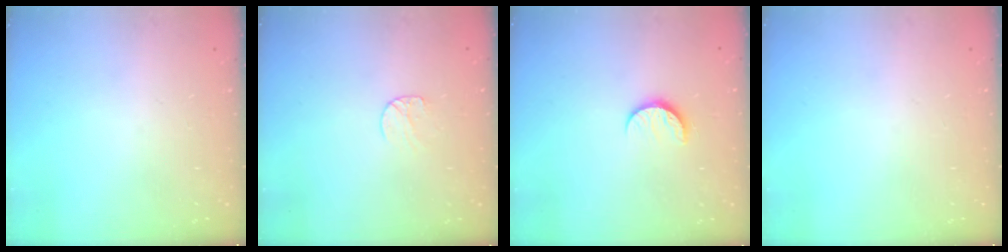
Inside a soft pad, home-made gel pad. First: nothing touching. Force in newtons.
{"total": 5.1, "press": 5.1, "slide": 0.5}
{"total": 7.1, "press": 7.1, "slide": 0.7}
{"total": 0.0}